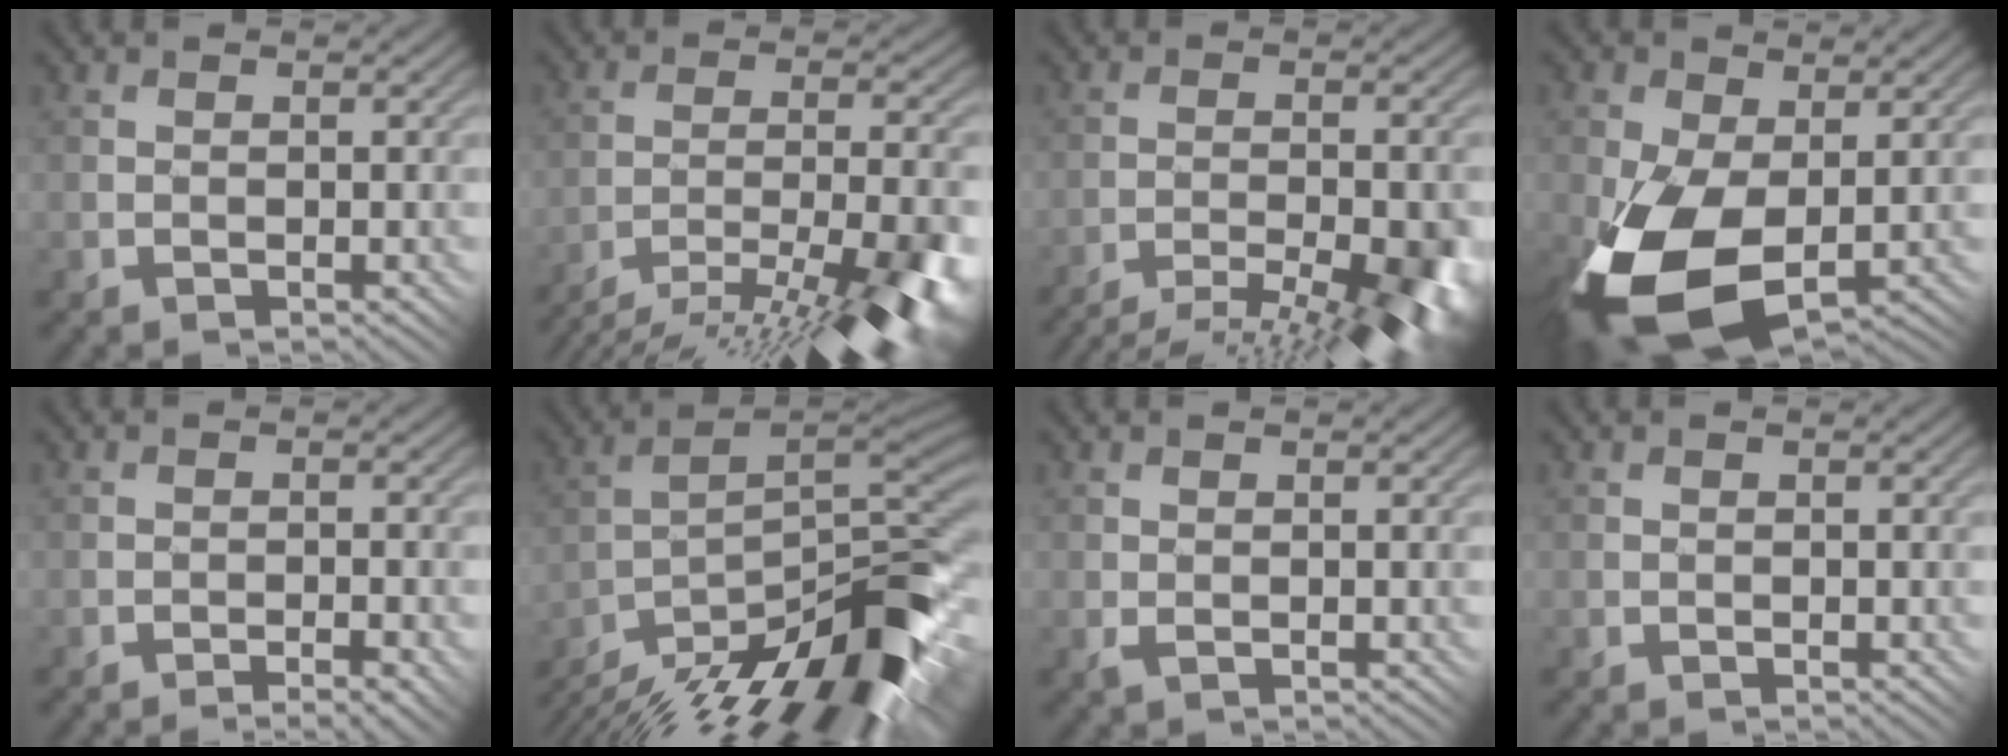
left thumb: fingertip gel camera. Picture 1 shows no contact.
{"total": 15.8, "force": [-12.5, 2.6, 9.2], "torque": [-0.147, -0.012, -0.189]}
{"total": 10.4, "force": [-8.3, 1.7, 6.0], "torque": [-0.097, -0.003, -0.113]}
{"total": 12.9, "force": [-3.0, 7.3, 10.2], "torque": [-0.239, -0.034, -0.047]}
{"total": 2.9, "force": [-2.2, 0.8, 1.8], "torque": [-0.021, 0.008, -0.027]}
{"total": 15.8, "force": [-11.7, 3.3, 10.1], "torque": [-0.180, 0.004, -0.202]}
{"total": 0.8, "force": [-0.2, 0.6, 0.5], "torque": [-0.014, -0.003, -0.003]}
{"total": 0.0}